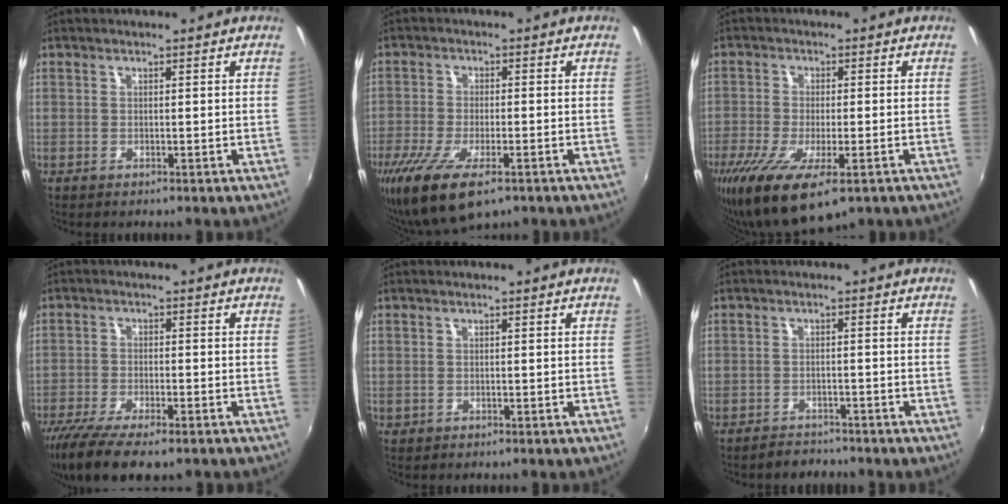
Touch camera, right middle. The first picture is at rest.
{"total": 12.5, "force": [-7.7, 4.6, 8.7], "torque": [-0.193, -0.050, -0.134]}
{"total": 13.6, "force": [-8.2, 4.5, 9.9], "torque": [-0.211, -0.055, -0.137]}
{"total": 13.1, "force": [-9.6, 3.8, 8.1], "torque": [-0.181, -0.051, -0.168]}
{"total": 0.7, "force": [-0.3, 0.6, 0.2], "torque": [-0.004, -0.003, -0.004]}
{"total": 3.4, "force": [-3.1, 1.3, 0.2], "torque": [-0.020, -0.001, -0.049]}